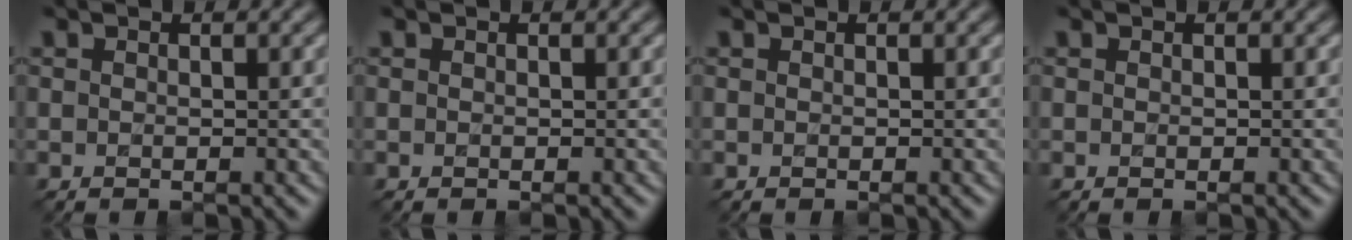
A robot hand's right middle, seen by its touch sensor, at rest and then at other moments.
{"total": 0.0}
{"total": 0.0}
{"total": 0.0}